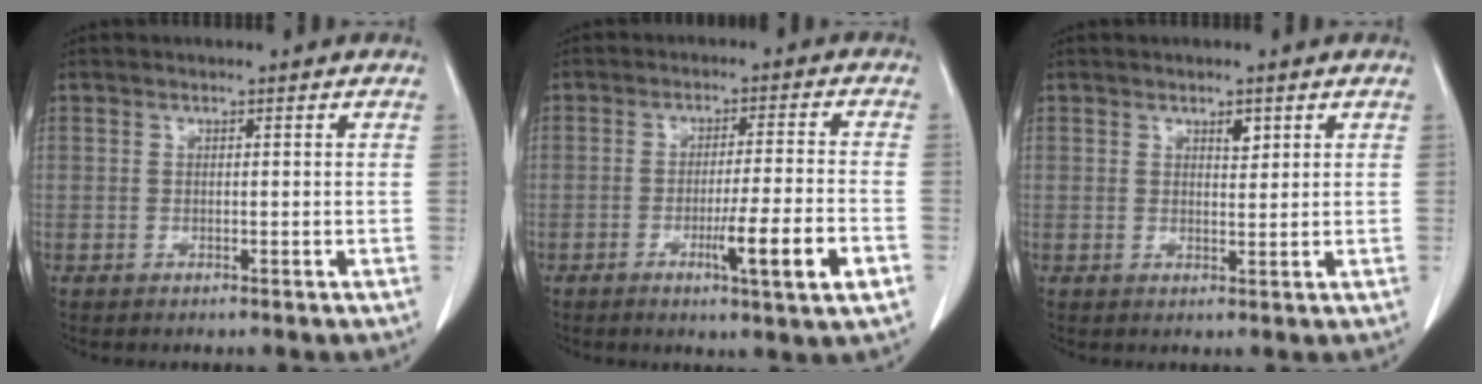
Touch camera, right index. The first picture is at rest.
{"total": 9.1, "force": [-3.5, -0.5, 8.4], "torque": [-0.126, -0.016, -0.056]}
{"total": 1.8, "force": [1.1, 0.7, 1.2], "torque": [-0.018, -0.005, 0.017]}